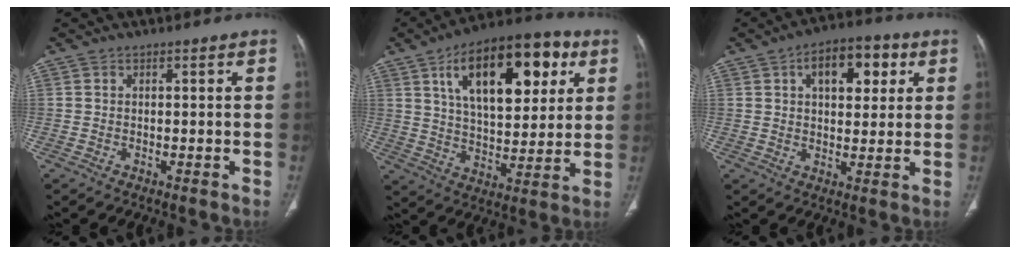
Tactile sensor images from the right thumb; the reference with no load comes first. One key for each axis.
{"total": 23.4, "fx": 9.1, "fy": 11.4, "fz": 18.4, "tx": -0.250, "ty": -0.009, "tz": 0.143}
{"total": 11.4, "fx": 4.2, "fy": 6.4, "fz": 8.5, "tx": -0.088, "ty": 0.008, "tz": 0.058}